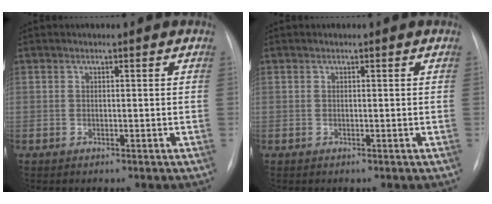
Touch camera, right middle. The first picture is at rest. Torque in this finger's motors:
{"motor_torque": [-0.22, 0.05, -0.01, 0.00]}